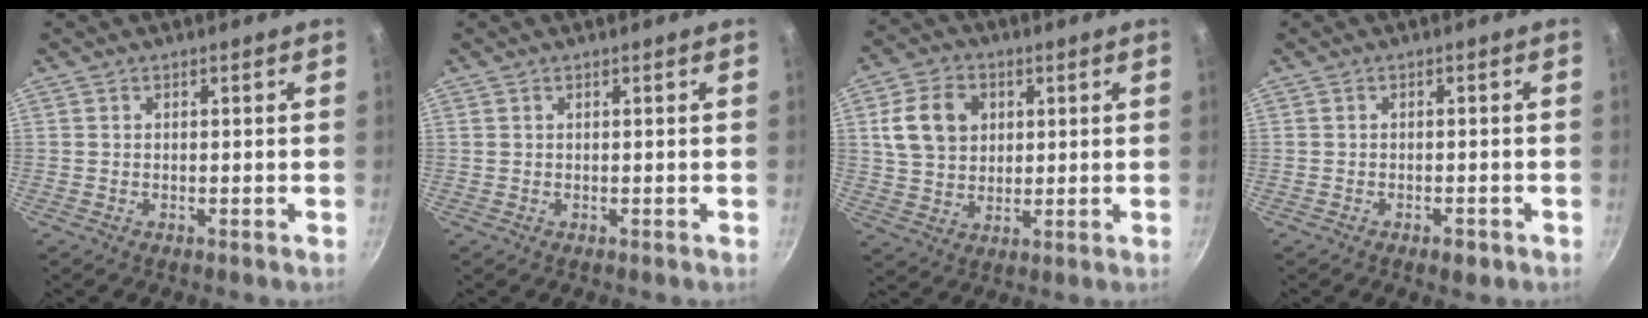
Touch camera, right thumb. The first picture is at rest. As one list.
[{"total": 0.0}, {"total": 10.8, "force": [3.0, 8.4, 6.2], "torque": [-0.095, 0.000, 0.056]}, {"total": 2.6, "force": [-1.5, 1.1, 1.8], "torque": [-0.020, 0.004, -0.019]}]